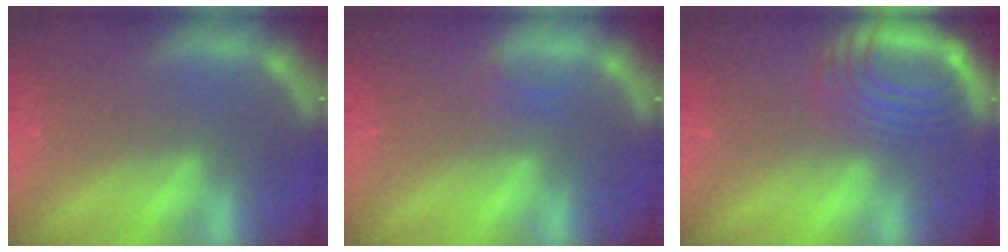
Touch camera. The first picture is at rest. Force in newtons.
{"total": 0.9}
{"total": 7.5}